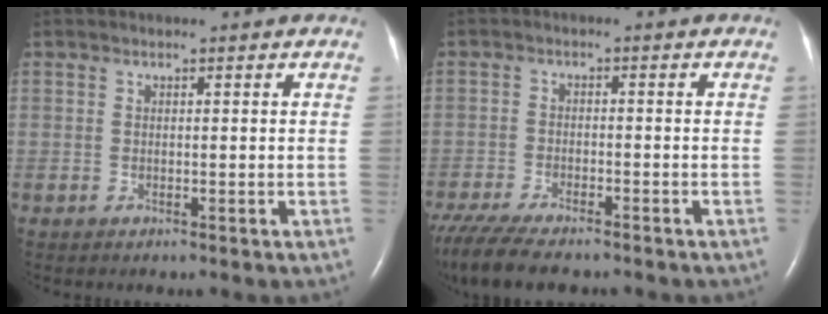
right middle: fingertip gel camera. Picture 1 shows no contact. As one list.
[{"total": 12.6, "force": [-10.4, 2.9, 6.5], "torque": [-0.126, -0.022, -0.168]}]